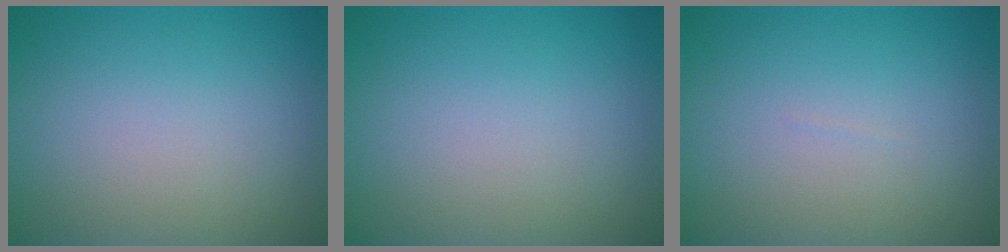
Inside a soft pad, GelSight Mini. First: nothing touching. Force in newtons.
{"total": 0.0}
{"total": 0.0}